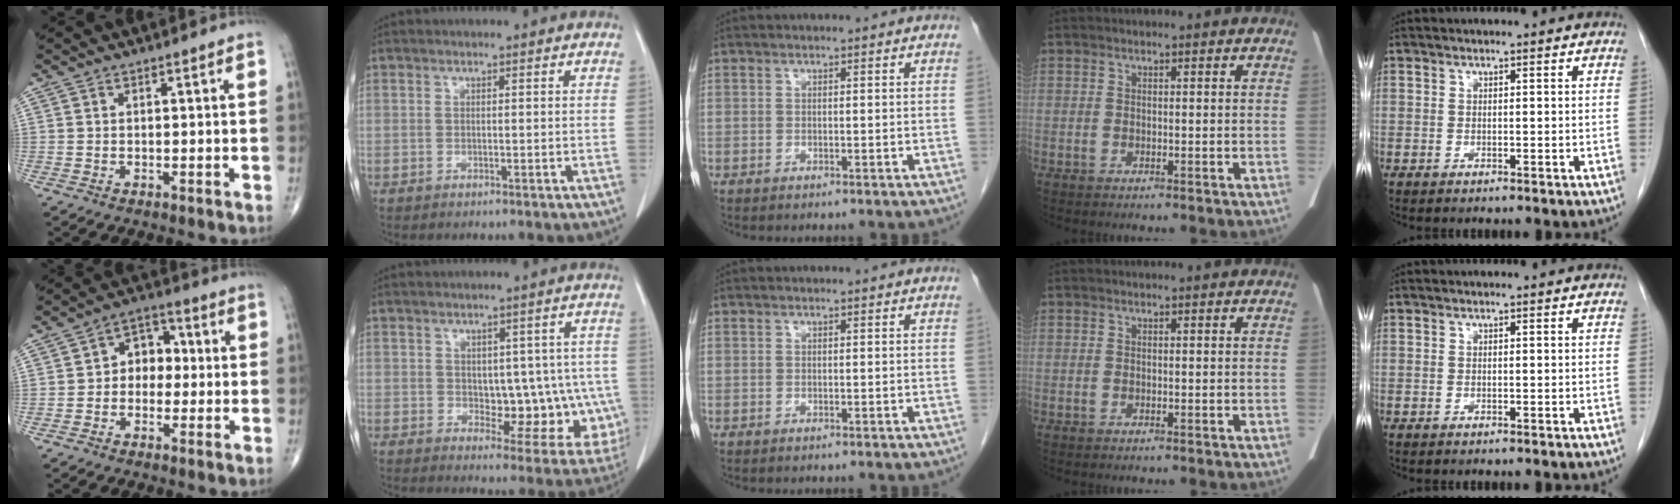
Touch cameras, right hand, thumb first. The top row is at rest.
{"thumb": {"total": 7.1, "force": [-0.1, 5.5, 4.5], "torque": [-0.033, 0.026, -0.014]}, "index": {"total": 10.2, "force": [-0.6, 6.3, 8.0], "torque": [-0.074, 0.017, 0.011]}}